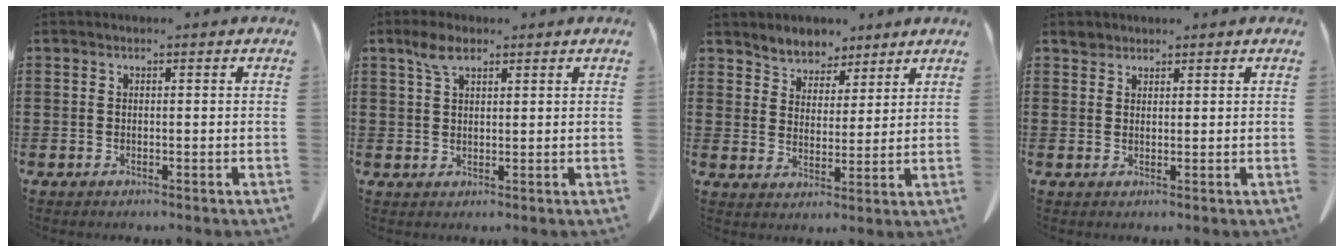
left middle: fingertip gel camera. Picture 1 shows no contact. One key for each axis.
{"total": 3.8, "fx": 2.3, "fy": 1.6, "fz": 2.6, "tx": -0.059, "ty": 0.004, "tz": 0.042}
{"total": 4.7, "fx": 4.2, "fy": 1.9, "fz": -0.5, "tx": -0.015, "ty": -0.017, "tz": 0.079}
{"total": 1.7, "fx": 1.5, "fy": 0.6, "fz": 0.2, "tx": -0.009, "ty": 0.000, "tz": 0.032}